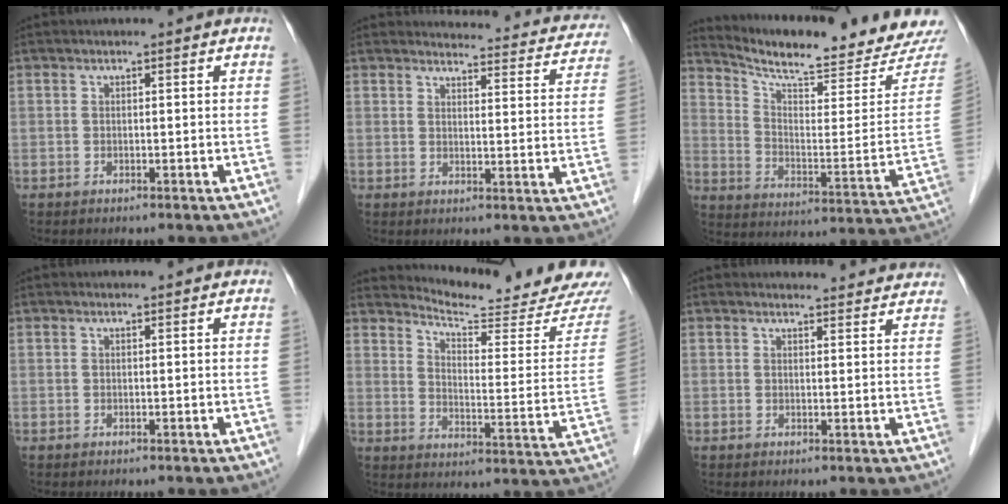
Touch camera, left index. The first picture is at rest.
{"total": 15.9, "force": [15.3, 3.3, 2.5], "torque": [0.006, -0.047, 0.144]}
{"total": 19.3, "force": [18.5, 0.8, 5.4], "torque": [-0.098, -0.079, 0.255]}
{"total": 1.7, "force": [1.7, 0.1, 0.2], "torque": [-0.012, 0.008, 0.020]}
{"total": 16.7, "force": [16.5, -1.1, 2.4], "torque": [-0.040, -0.108, 0.208]}
{"total": 10.7, "force": [10.5, 1.9, 1.4], "torque": [0.012, 0.003, 0.097]}